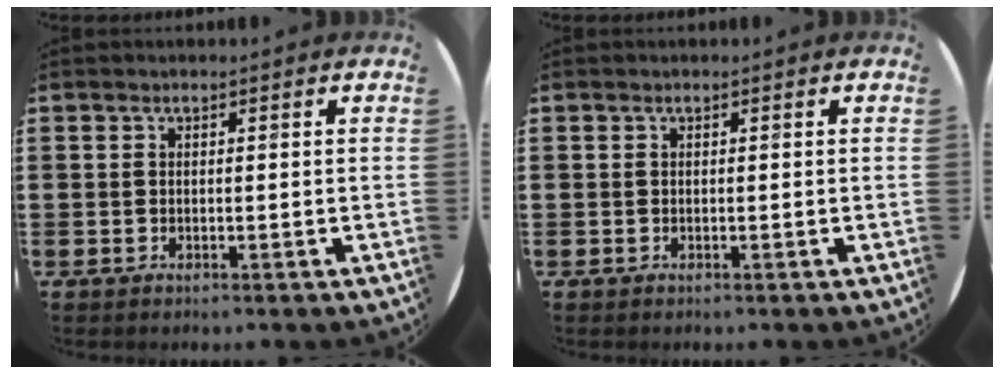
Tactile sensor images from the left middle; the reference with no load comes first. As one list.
[{"total": 0.0}]